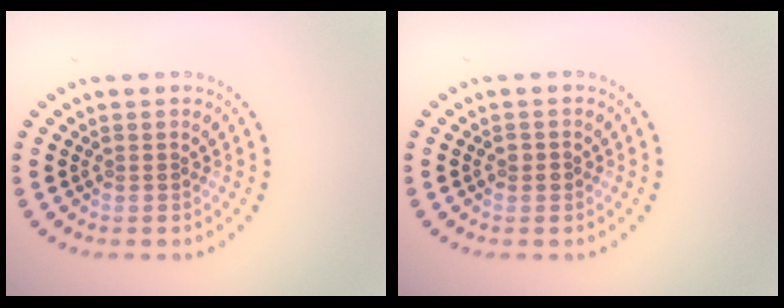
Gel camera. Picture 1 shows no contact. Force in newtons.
{"total": 0.8, "press": 0.8, "slide": 0.1}